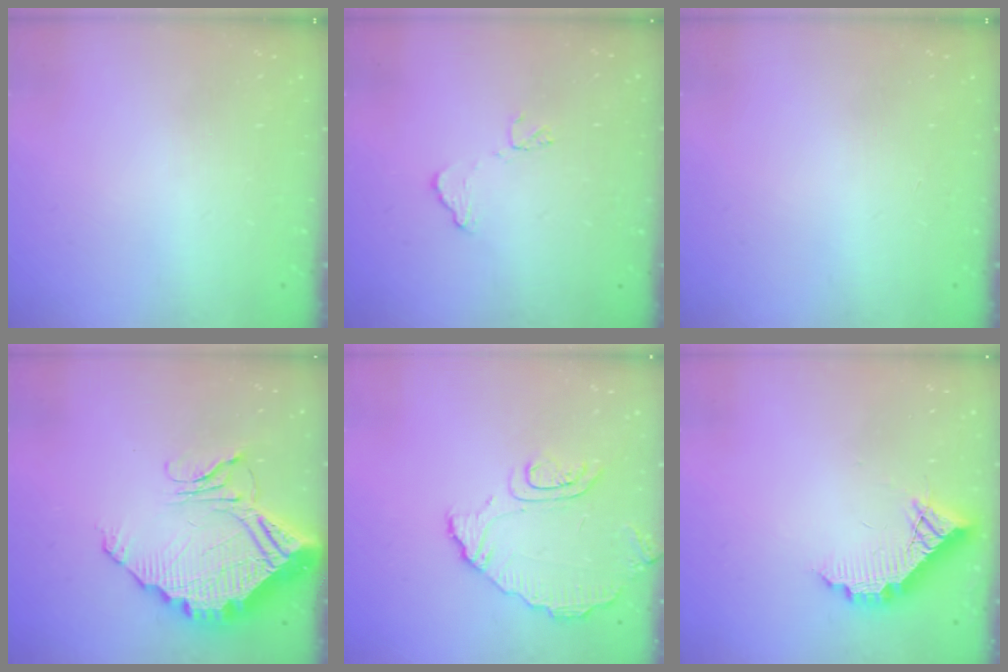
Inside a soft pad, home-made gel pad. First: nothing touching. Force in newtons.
{"total": 9.0, "press": 9.0, "slide": 0.5}
{"total": 0.0}
{"total": 15.9, "press": 15.8, "slide": 1.0}
{"total": 9.2, "press": 9.1, "slide": 1.0}
{"total": 12.0, "press": 12.0, "slide": 0.7}